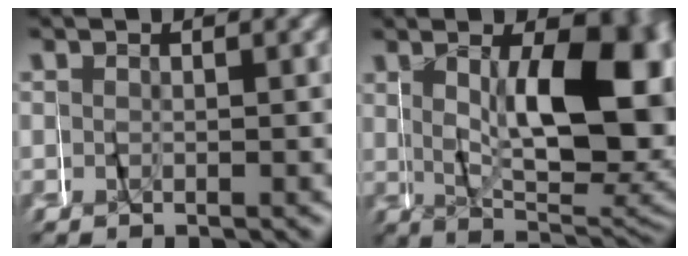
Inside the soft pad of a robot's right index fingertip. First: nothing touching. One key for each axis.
{"total": 14.4, "fx": 1.6, "fy": 6.6, "fz": 12.6, "tx": -0.162, "ty": -0.008, "tz": 0.037}